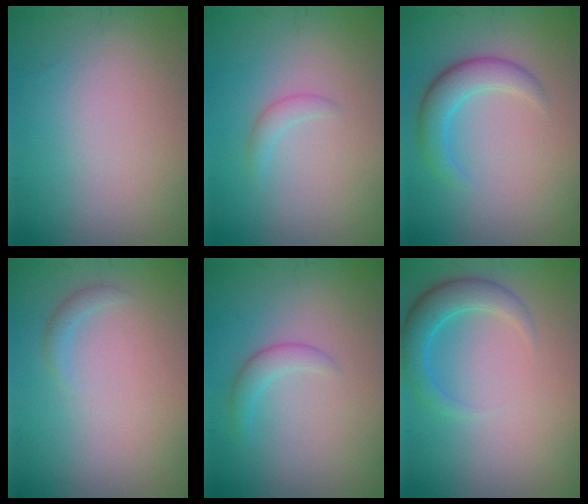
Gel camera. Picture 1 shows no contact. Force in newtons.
{"total": 1.0, "press": 1.0, "slide": 0.1}
{"total": 3.3, "press": 3.3, "slide": 0.1}
{"total": 0.9, "press": 0.9, "slide": 0.0}
{"total": 1.5, "press": 1.5, "slide": 0.1}
{"total": 3.2, "press": 3.2, "slide": 0.2}